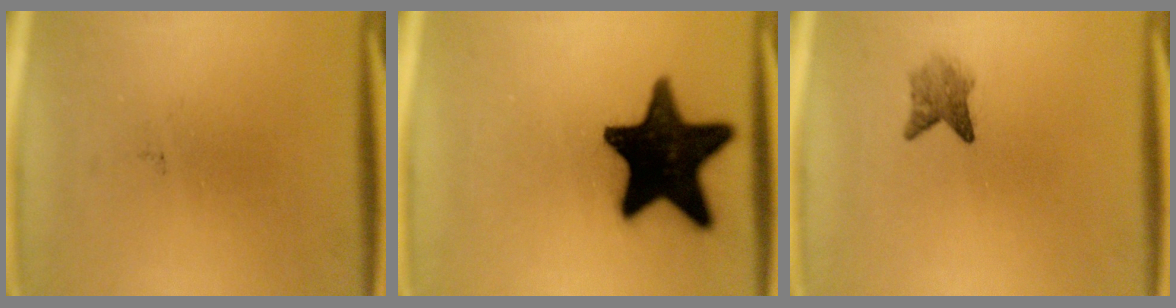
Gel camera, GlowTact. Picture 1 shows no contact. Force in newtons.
{"total": 20.0}
{"total": 2.6}